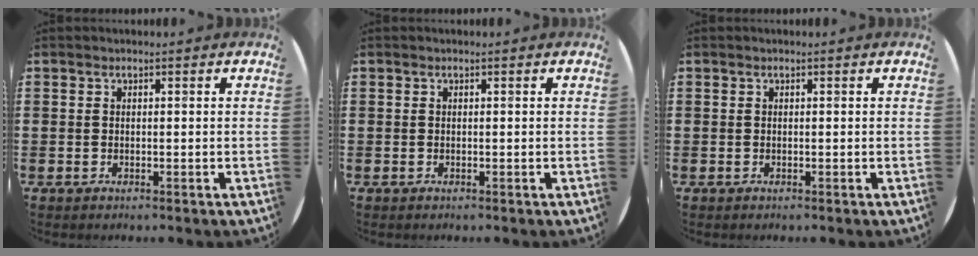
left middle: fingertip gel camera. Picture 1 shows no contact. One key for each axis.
{"total": 0.0}
{"total": 0.0}